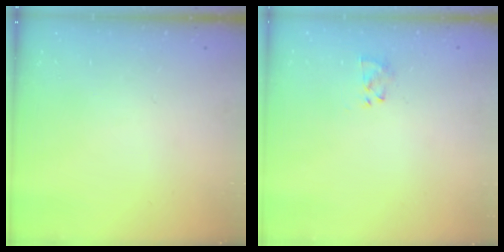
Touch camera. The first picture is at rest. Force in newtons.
{"total": 2.3, "press": 2.1, "slide": 0.9}